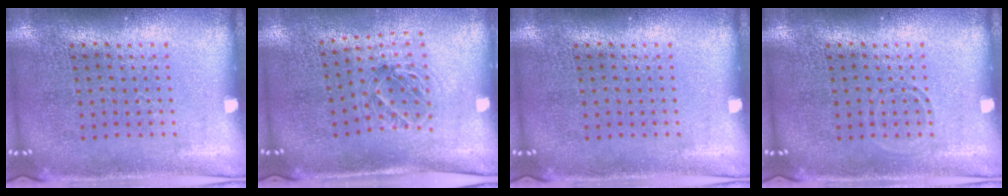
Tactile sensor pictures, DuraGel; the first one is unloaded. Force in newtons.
{"total": 1.1, "press": 1.1, "slide": 0.3}
{"total": 0.0}
{"total": 0.7, "press": 0.6, "slide": 0.3}